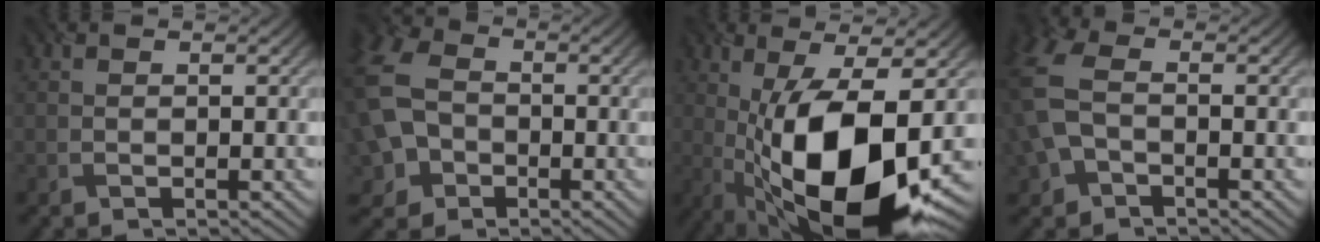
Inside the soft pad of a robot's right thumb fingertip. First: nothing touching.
{"total": 12.2, "force": [-2.4, 9.6, 7.1], "torque": [-0.203, -0.027, -0.050]}
{"total": 16.6, "force": [-2.8, 6.4, 15.1], "torque": [-0.277, -0.013, -0.044]}
{"total": 8.5, "force": [-1.4, 5.8, 6.0], "torque": [-0.182, 0.004, -0.036]}